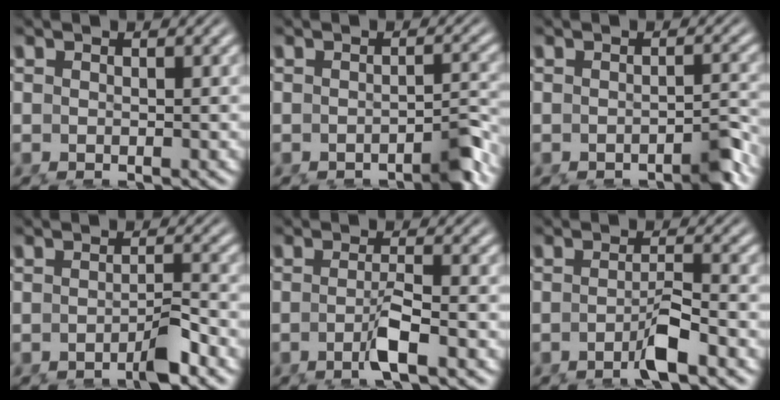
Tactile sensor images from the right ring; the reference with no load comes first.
{"total": 2.4, "force": [-1.9, -0.1, 1.4], "torque": [-0.016, -0.006, -0.031]}
{"total": 2.0, "force": [-1.7, -0.1, 1.1], "torque": [-0.013, -0.006, -0.028]}
{"total": 2.2, "force": [-1.5, -0.6, 1.5], "torque": [-0.008, 0.002, -0.031]}
{"total": 2.6, "force": [-1.3, -0.9, 2.0], "torque": [-0.027, -0.004, -0.024]}
{"total": 2.6, "force": [-1.6, -0.7, 1.9], "torque": [-0.019, -0.002, -0.030]}